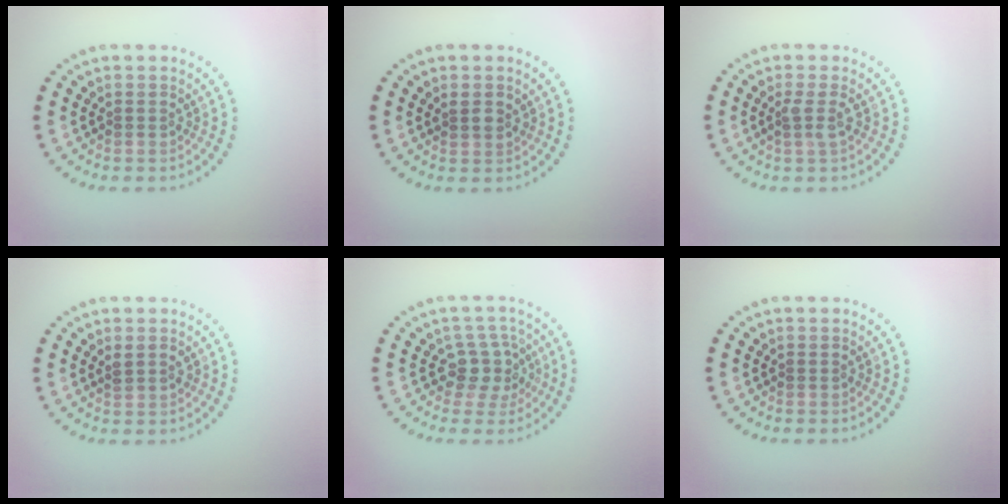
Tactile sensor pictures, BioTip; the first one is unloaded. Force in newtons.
{"total": 1.5, "press": 1.3, "slide": 0.6}
{"total": 1.2, "press": 1.0, "slide": 0.6}
{"total": 1.1, "press": 1.0, "slide": 0.2}
{"total": 2.9, "press": 2.4, "slide": 1.7}
{"total": 0.0}